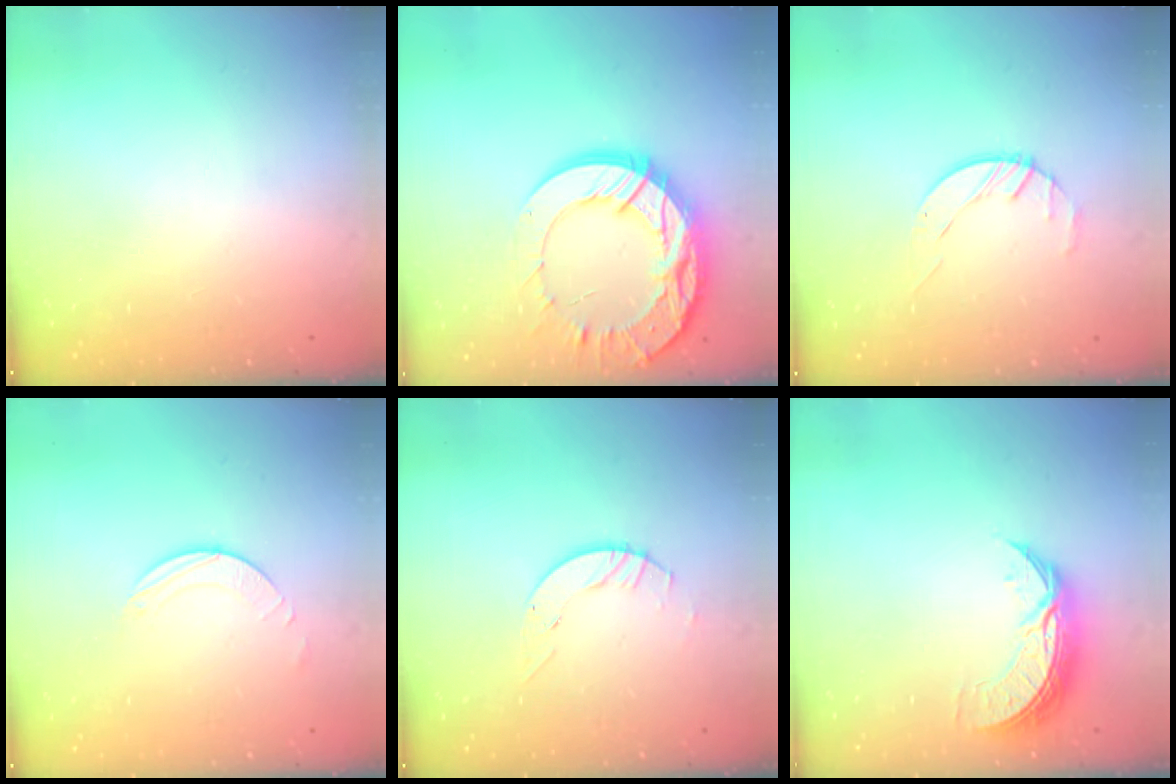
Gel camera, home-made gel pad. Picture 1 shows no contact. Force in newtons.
{"total": 25.1, "press": 25.0, "slide": 2.3}
{"total": 2.1, "press": 2.0, "slide": 0.3}
{"total": 2.0, "press": 2.0, "slide": 0.2}
{"total": 4.0, "press": 4.0, "slide": 0.5}
{"total": 8.0, "press": 8.0, "slide": 0.7}